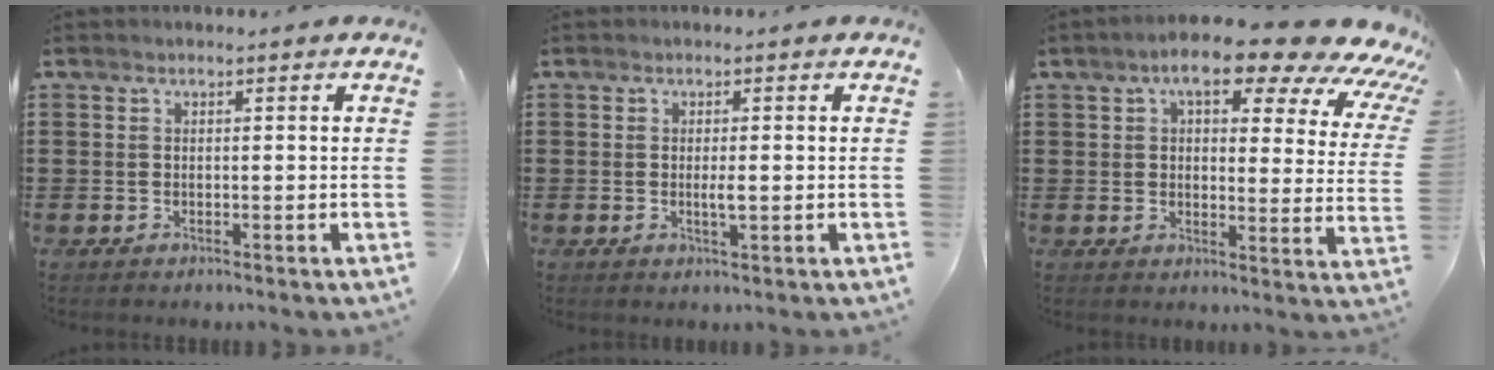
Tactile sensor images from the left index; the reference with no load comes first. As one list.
[{"total": 1.9, "force": [-0.1, 0.3, 1.8], "torque": [-0.035, -0.004, -0.002]}, {"total": 11.6, "force": [8.4, 3.1, 7.3], "torque": [-0.122, -0.044, 0.136]}]